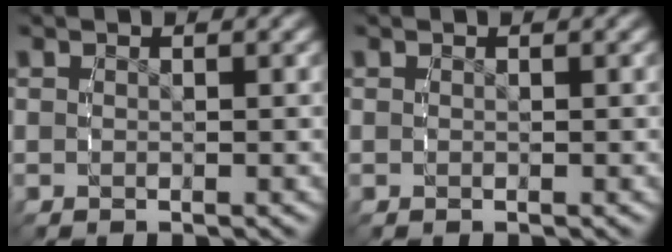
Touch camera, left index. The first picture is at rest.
{"total": 0.0}